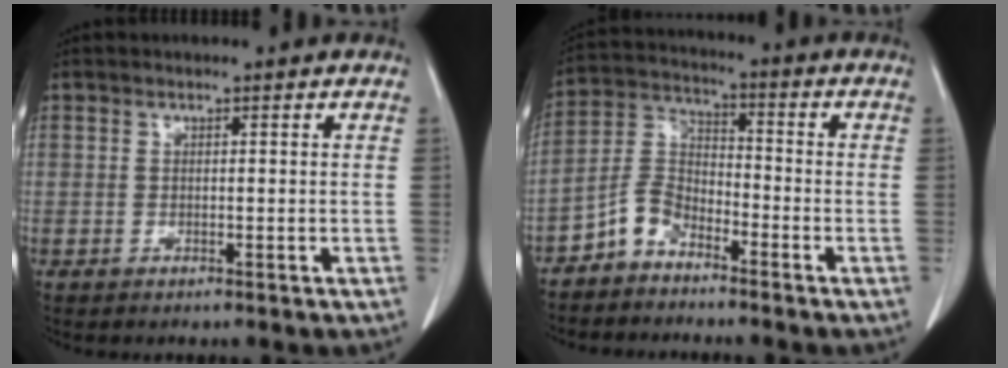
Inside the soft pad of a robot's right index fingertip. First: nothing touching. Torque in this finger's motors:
{"motor_torque": [-0.06, -0.09, 0.02, -0.04]}